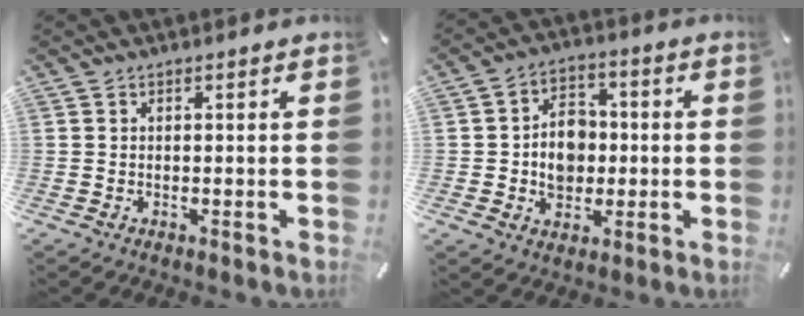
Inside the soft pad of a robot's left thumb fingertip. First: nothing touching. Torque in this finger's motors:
{"motor_torque": [0.71, 2.14, 0.04, 0.06, 0.06]}